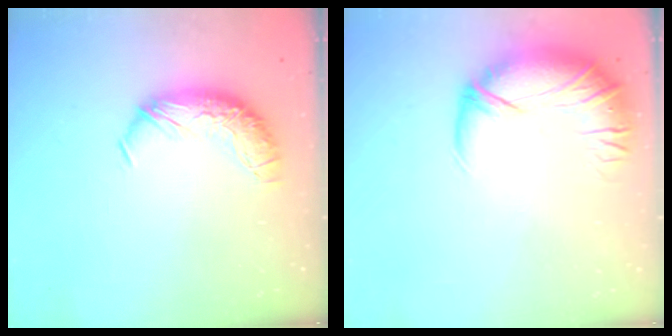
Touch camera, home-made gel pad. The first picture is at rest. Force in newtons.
{"total": 3.0, "press": 0.1, "slide": 3.0}